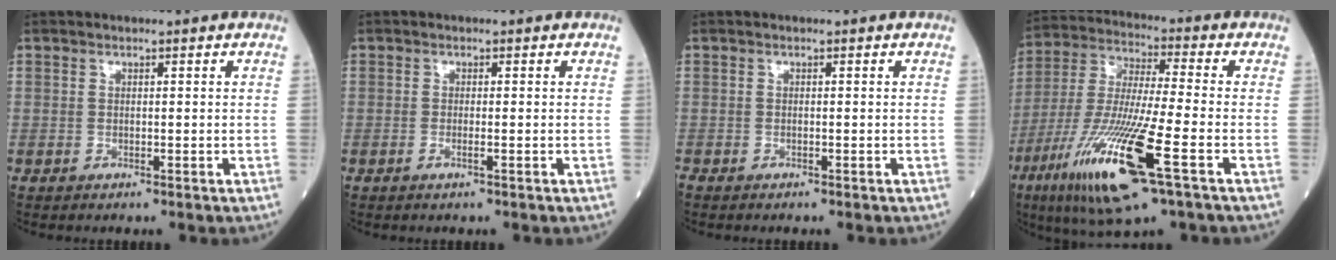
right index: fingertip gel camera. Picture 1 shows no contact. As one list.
[{"total": 0.9, "force": [-0.4, -0.1, 0.8], "torque": [-0.016, -0.001, -0.007]}, {"total": 0.9, "force": [-0.8, 0.1, 0.3], "torque": [-0.007, -0.002, -0.013]}, {"total": 18.7, "force": [-8.2, 1.5, 16.7], "torque": [-0.366, -0.040, -0.152]}]